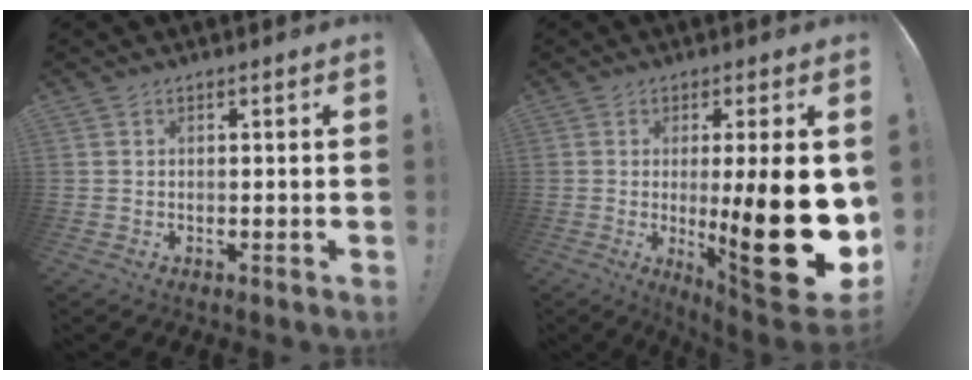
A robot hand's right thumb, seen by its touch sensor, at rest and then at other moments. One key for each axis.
{"total": 24.0, "fx": -1.9, "fy": 5.5, "fz": 23.2, "tx": -0.336, "ty": -0.029, "tz": -0.019}